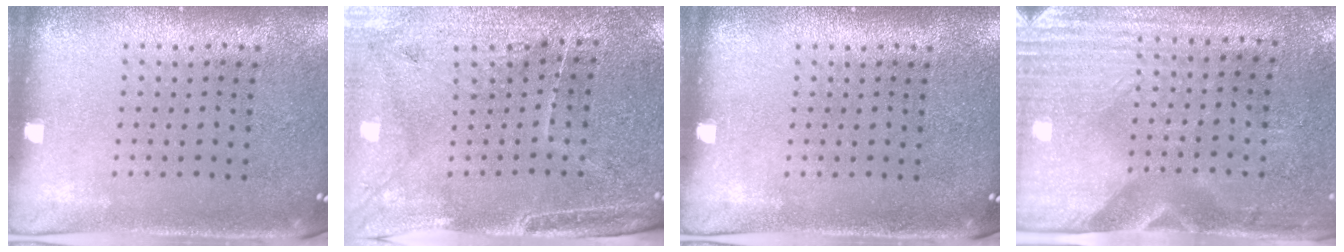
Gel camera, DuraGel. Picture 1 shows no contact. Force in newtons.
{"total": 3.3, "press": 3.1, "slide": 1.2}
{"total": 0.0}
{"total": 3.0, "press": 2.6, "slide": 1.5}